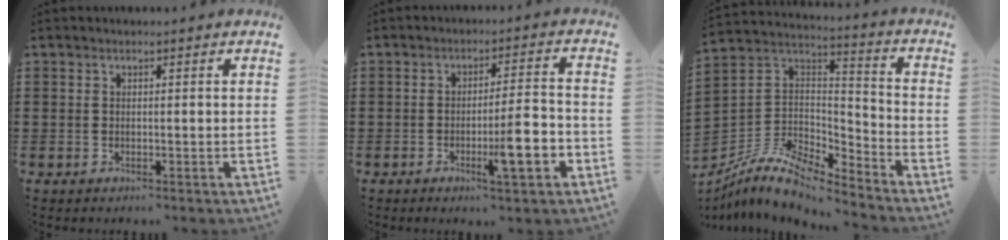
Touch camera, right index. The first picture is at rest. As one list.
[{"total": 7.9, "force": [-2.9, 1.3, 7.2], "torque": [-0.104, -0.002, -0.047]}, {"total": 8.7, "force": [-7.4, 2.7, 3.7], "torque": [-0.088, 0.006, -0.150]}]